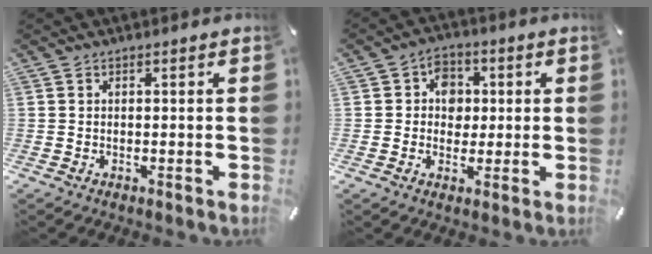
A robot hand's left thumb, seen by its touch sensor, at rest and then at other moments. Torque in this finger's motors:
{"motor_torque": [0.59, 0.69, 0.30, -0.32, 0.10]}